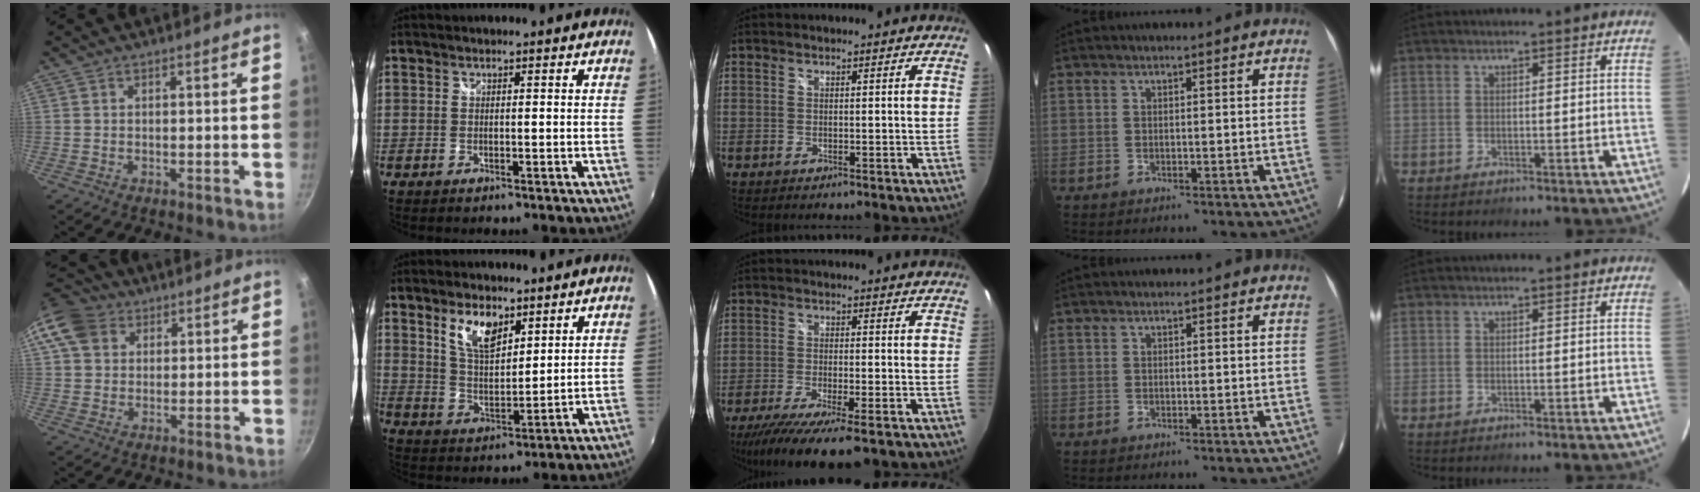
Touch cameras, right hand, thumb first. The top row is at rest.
{"thumb": {"total": 10.3, "force": [3.9, 8.1, 4.9], "torque": [-0.073, 0.011, 0.060]}, "index": {"total": 8.4, "force": [4.9, 3.9, 5.7], "torque": [-0.102, 0.004, 0.095]}, "middle": {"total": 12.6, "force": [-9.5, 1.9, 8.1], "torque": [-0.167, -0.043, -0.155]}}